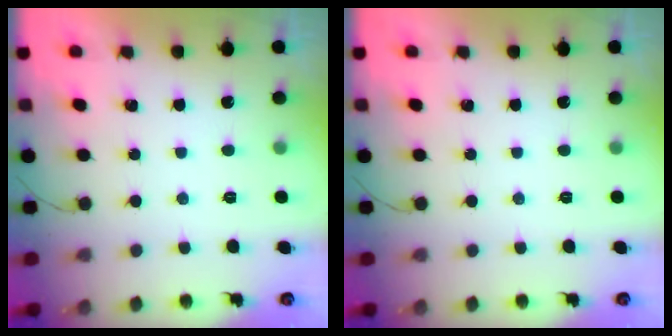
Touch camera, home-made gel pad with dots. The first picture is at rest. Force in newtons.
{"total": 0.0}